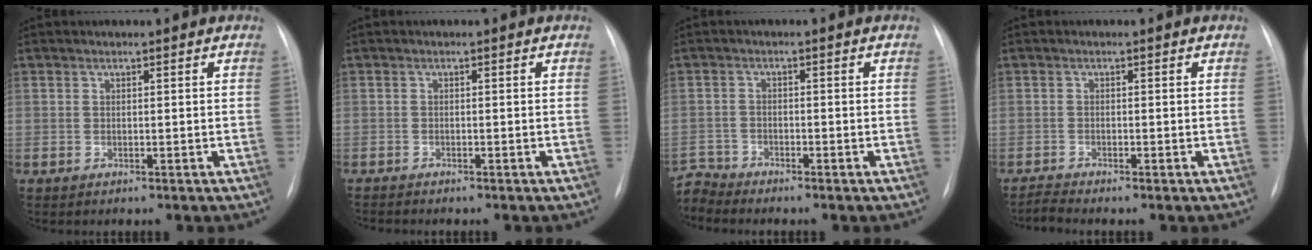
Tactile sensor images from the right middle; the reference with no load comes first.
{"total": 1.4, "force": [-1.4, 0.2, 0.4], "torque": [-0.005, -0.001, -0.019]}
{"total": 3.6, "force": [-3.5, 0.0, -0.8], "torque": [0.017, -0.006, -0.067]}
{"total": 1.3, "force": [-1.3, -0.3, 0.0], "torque": [-0.005, -0.007, -0.026]}